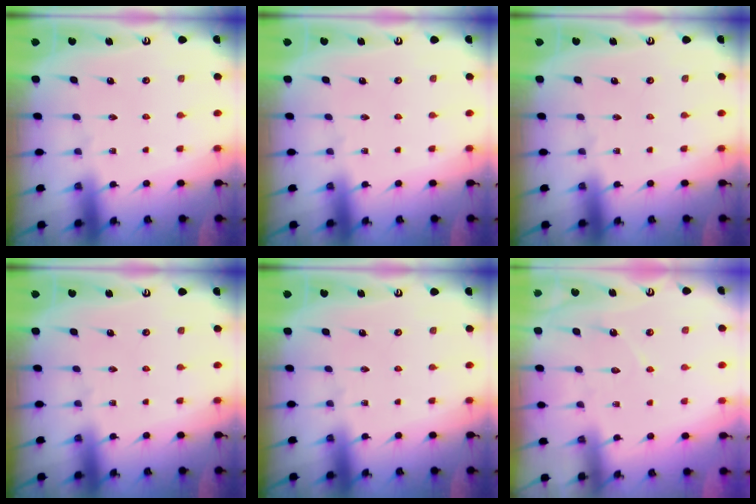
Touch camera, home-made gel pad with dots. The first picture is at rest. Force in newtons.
{"total": 0.0}
{"total": 0.0}
{"total": 0.0}
{"total": 0.0}
{"total": 5.1, "press": 5.1, "slide": 0.2}